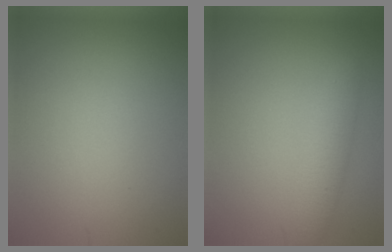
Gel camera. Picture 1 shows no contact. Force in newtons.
{"total": 2.4, "press": 2.4, "slide": 0.1}